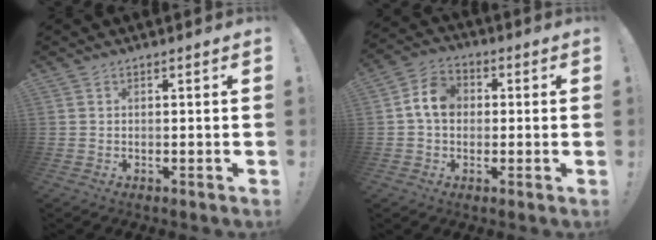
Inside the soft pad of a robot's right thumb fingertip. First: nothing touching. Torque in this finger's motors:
{"motor_torque": [1.10, 1.20, 0.65, 0.08, 0.09]}